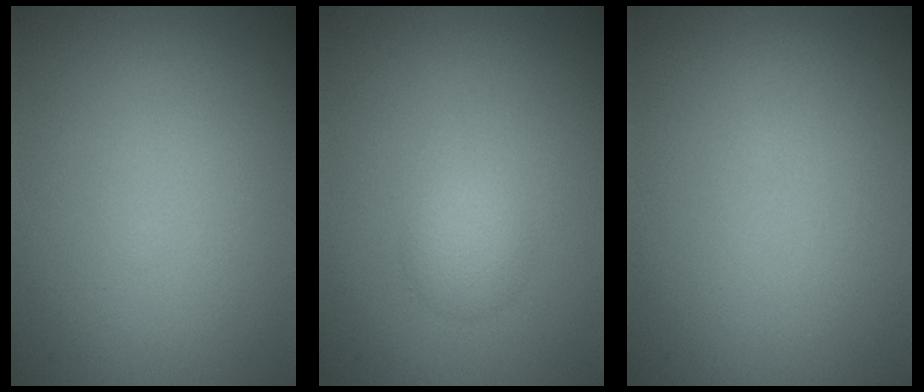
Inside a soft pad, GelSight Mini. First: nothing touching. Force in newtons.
{"total": 1.8, "press": 1.8, "slide": 0.1}
{"total": 0.0}